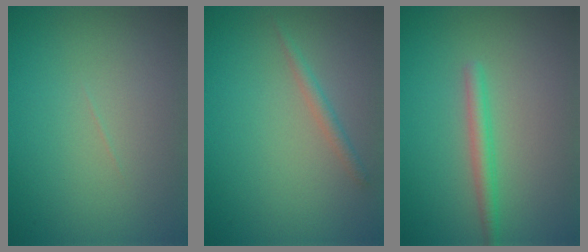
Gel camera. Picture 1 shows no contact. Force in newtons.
{"total": 1.2, "press": 1.1, "slide": 0.0}
{"total": 1.9, "press": 1.9, "slide": 0.0}